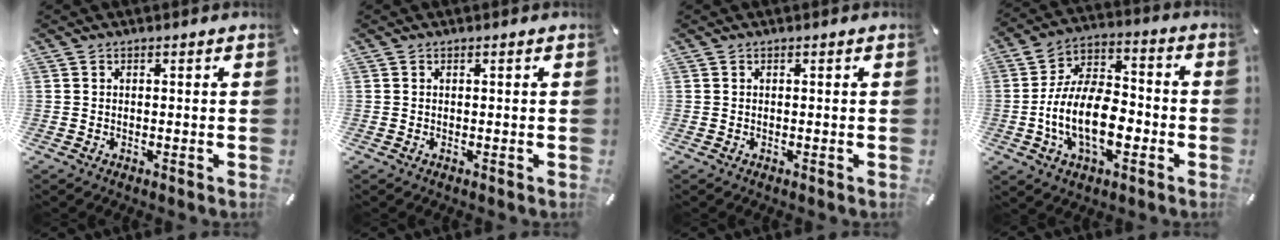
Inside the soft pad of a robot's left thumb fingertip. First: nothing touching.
{"total": 0.6, "force": [0.0, 0.0, 0.6], "torque": [-0.010, -0.003, 0.000]}
{"total": 0.0}
{"total": 16.2, "force": [-4.4, 9.5, 12.4], "torque": [-0.248, 0.008, -0.080]}